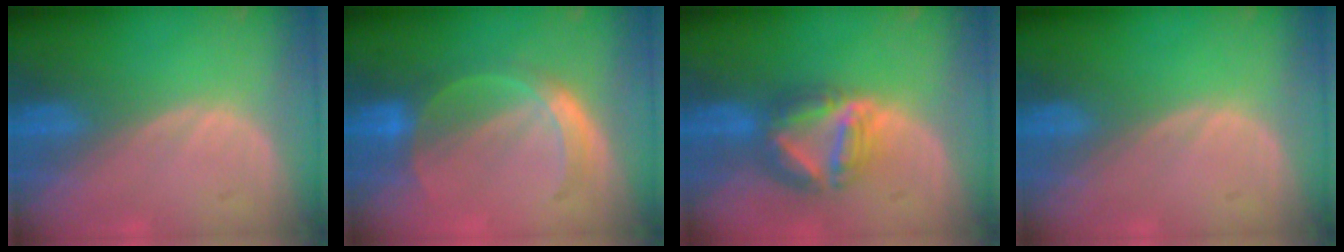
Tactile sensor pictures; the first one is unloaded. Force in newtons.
{"total": 5.1, "press": 5.0, "slide": 0.8}
{"total": 7.5, "press": 6.6, "slide": 3.5}
{"total": 0.0}